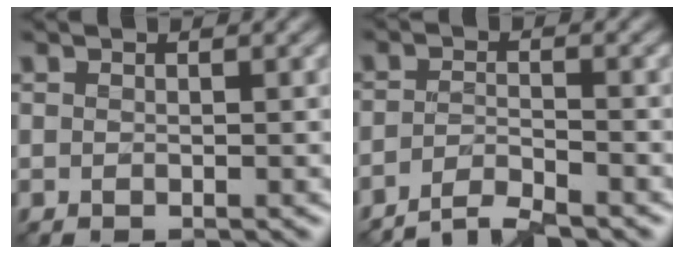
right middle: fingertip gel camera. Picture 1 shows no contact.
{"total": 3.0, "force": [-2.7, 0.5, 1.3], "torque": [-0.023, 0.004, -0.058]}